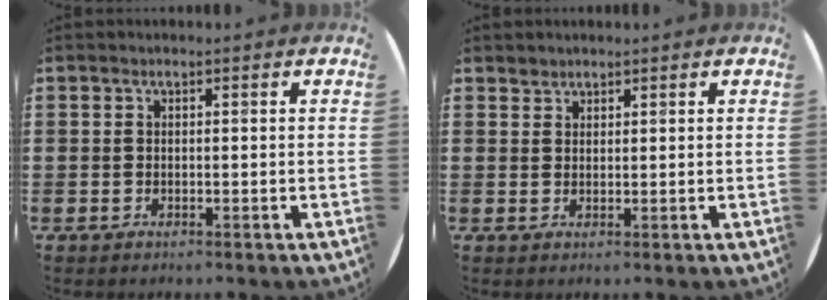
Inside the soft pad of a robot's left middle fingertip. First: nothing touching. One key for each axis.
{"total": 1.3, "fx": 1.2, "fy": 0.4, "fz": -0.2, "tx": 0.002, "ty": 0.001, "tz": 0.025}